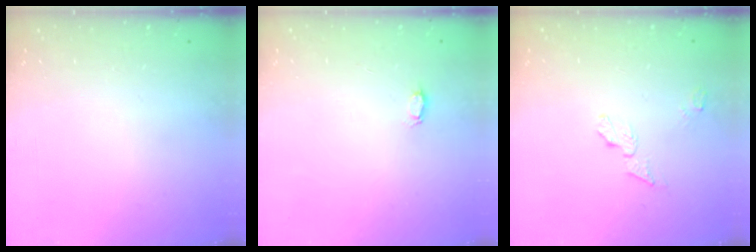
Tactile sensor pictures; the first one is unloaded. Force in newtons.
{"total": 2.3, "press": 2.3, "slide": 0.3}
{"total": 5.3, "press": 5.3, "slide": 0.3}